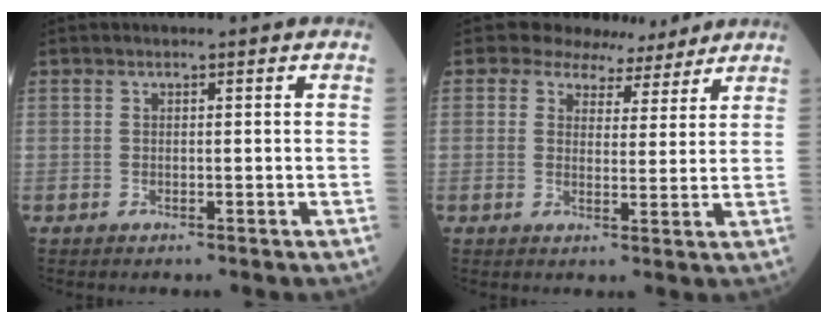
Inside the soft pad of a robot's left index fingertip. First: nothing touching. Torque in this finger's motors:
{"motor_torque": [0.24, -0.12, -0.13, -0.10]}